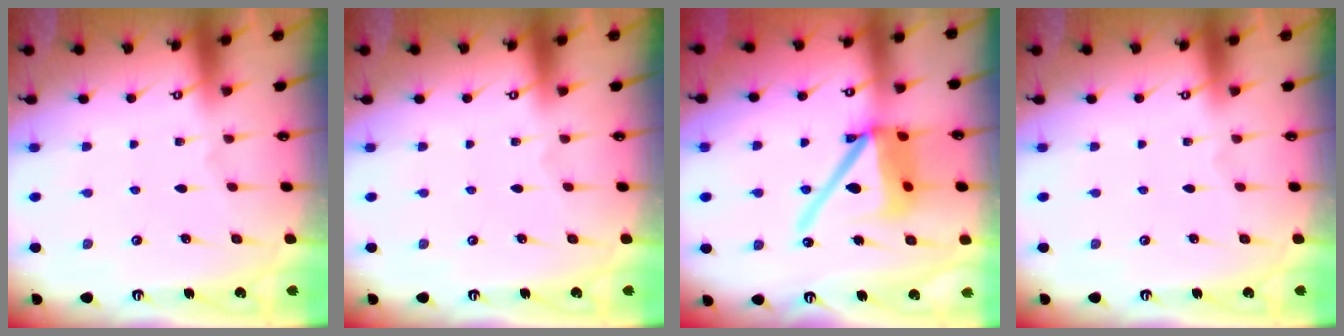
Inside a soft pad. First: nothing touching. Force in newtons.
{"total": 0.0}
{"total": 16.3, "press": 16.2, "slide": 1.9}
{"total": 0.0}